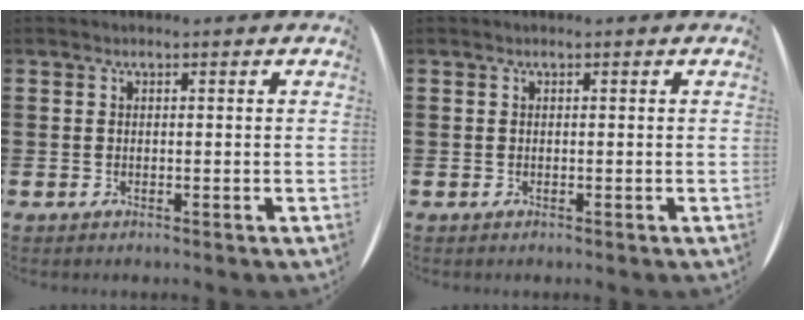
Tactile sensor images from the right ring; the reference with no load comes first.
{"total": 0.0}